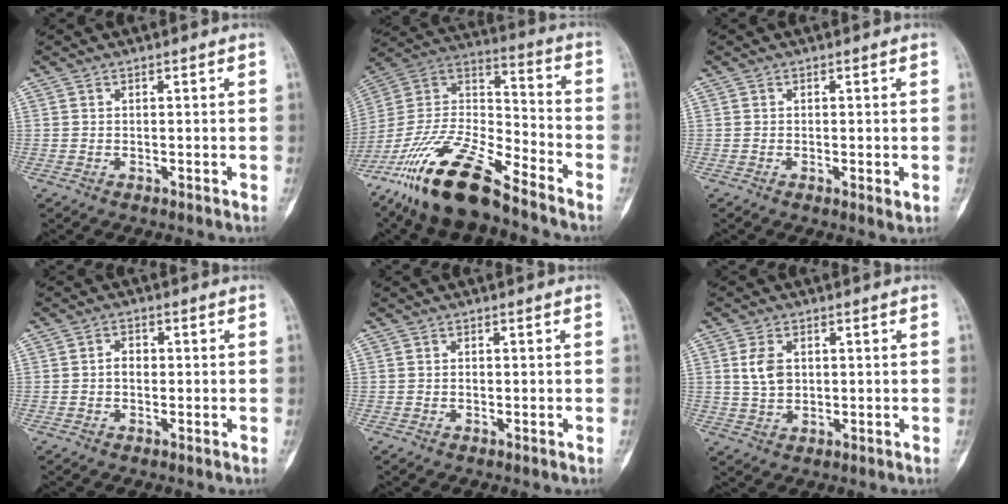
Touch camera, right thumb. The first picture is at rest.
{"total": 21.8, "force": [-15.6, 6.3, 13.8], "torque": [-0.289, 0.059, -0.295]}
{"total": 2.0, "force": [-0.4, 0.5, 1.9], "torque": [-0.033, -0.008, -0.005]}
{"total": 2.3, "force": [-0.2, 1.8, 1.5], "torque": [-0.012, 0.009, -0.009]}
{"total": 0.6, "force": [-0.1, 0.5, 0.3], "torque": [-0.001, 0.003, -0.005]}
{"total": 5.1, "force": [1.1, 3.5, 3.6], "torque": [-0.063, -0.001, 0.025]}